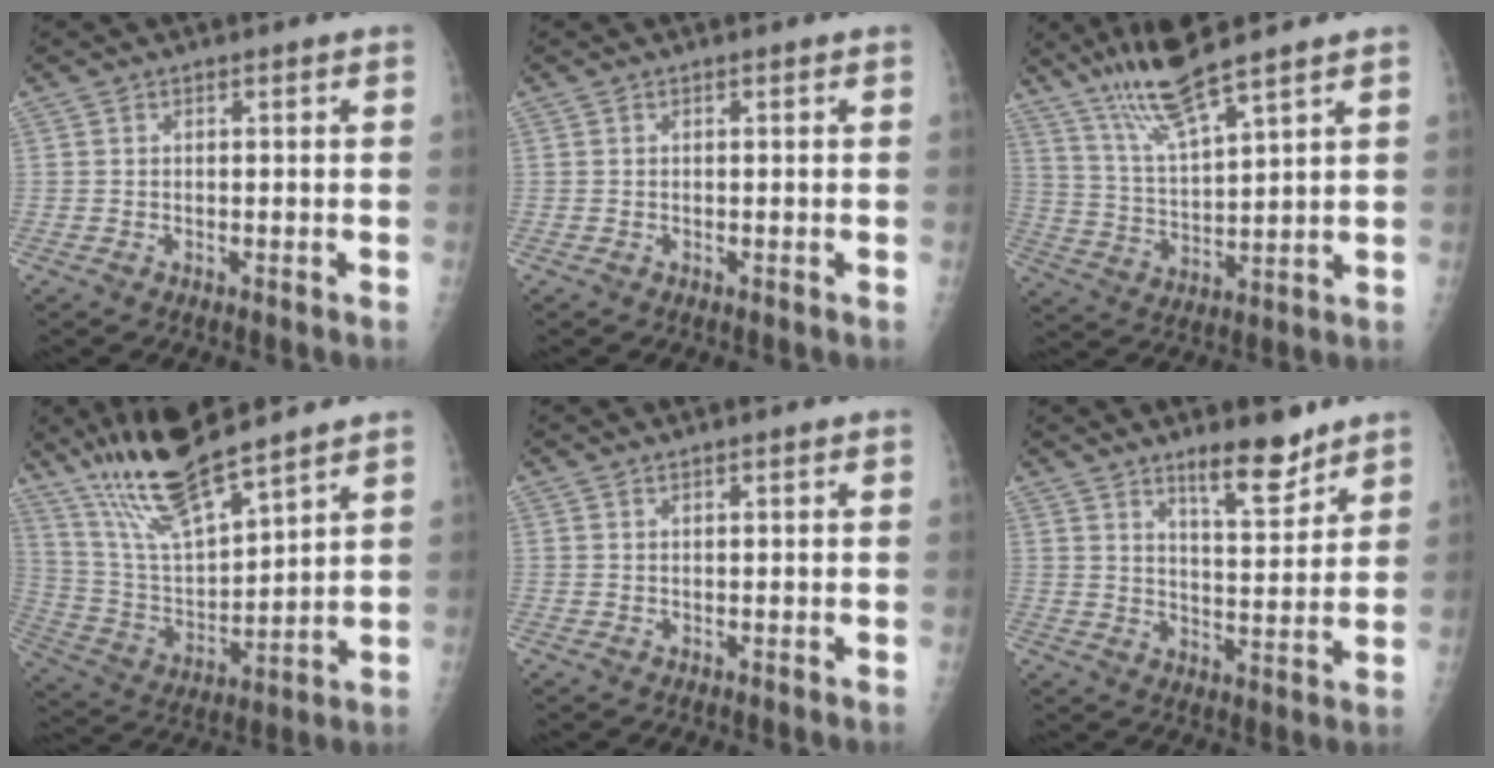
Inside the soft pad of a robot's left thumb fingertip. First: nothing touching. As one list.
[{"total": 0.0}, {"total": 11.4, "force": [8.6, 1.0, 7.4], "torque": [-0.139, -0.045, 0.173]}, {"total": 17.1, "force": [13.3, 3.2, 10.2], "torque": [-0.177, -0.065, 0.262]}, {"total": 0.6, "force": [0.6, 0.0, 0.3], "torque": [-0.005, -0.003, 0.013]}, {"total": 9.1, "force": [6.9, 2.4, 5.4], "torque": [-0.066, -0.056, 0.113]}]